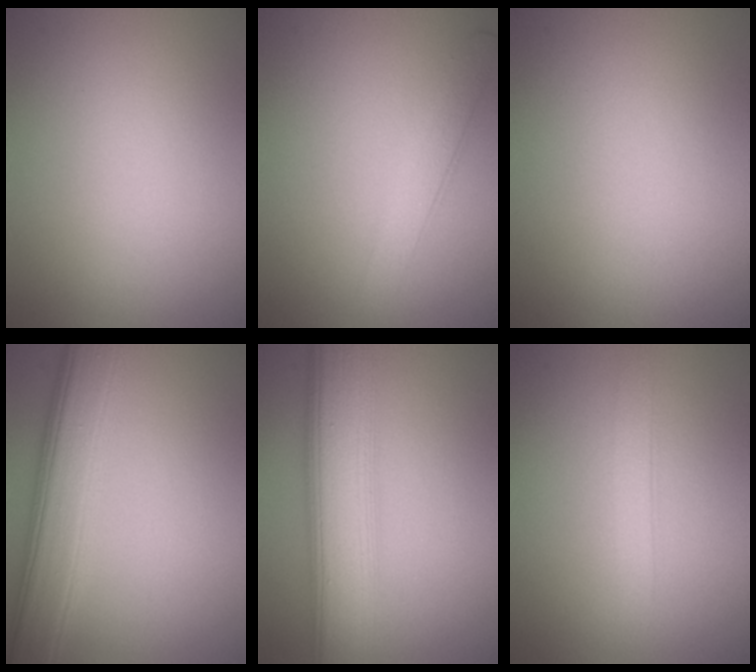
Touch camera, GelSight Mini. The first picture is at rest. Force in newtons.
{"total": 2.3, "press": 2.3, "slide": 0.1}
{"total": 0.0}
{"total": 7.8, "press": 7.8, "slide": 0.3}
{"total": 8.7, "press": 8.7, "slide": 0.2}
{"total": 1.8, "press": 1.7, "slide": 0.2}